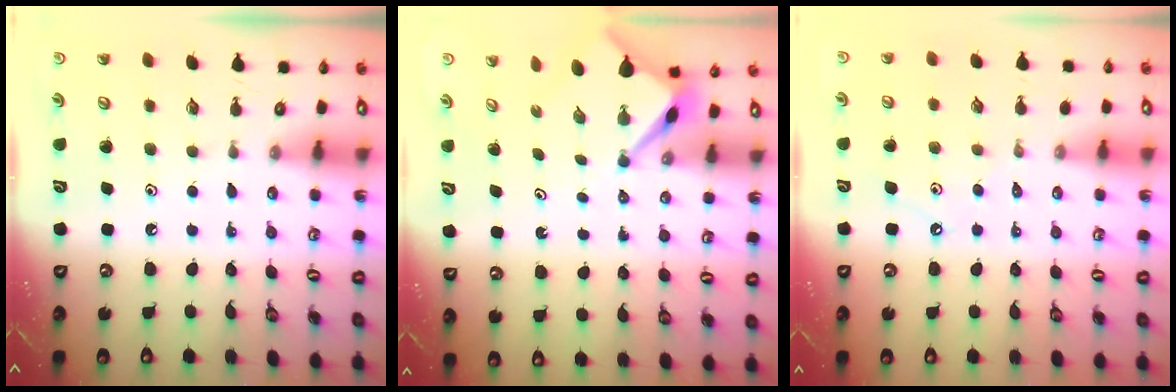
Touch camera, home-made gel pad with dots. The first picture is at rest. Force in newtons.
{"total": 3.1, "press": 3.1, "slide": 0.2}
{"total": 4.0, "press": 3.9, "slide": 0.6}